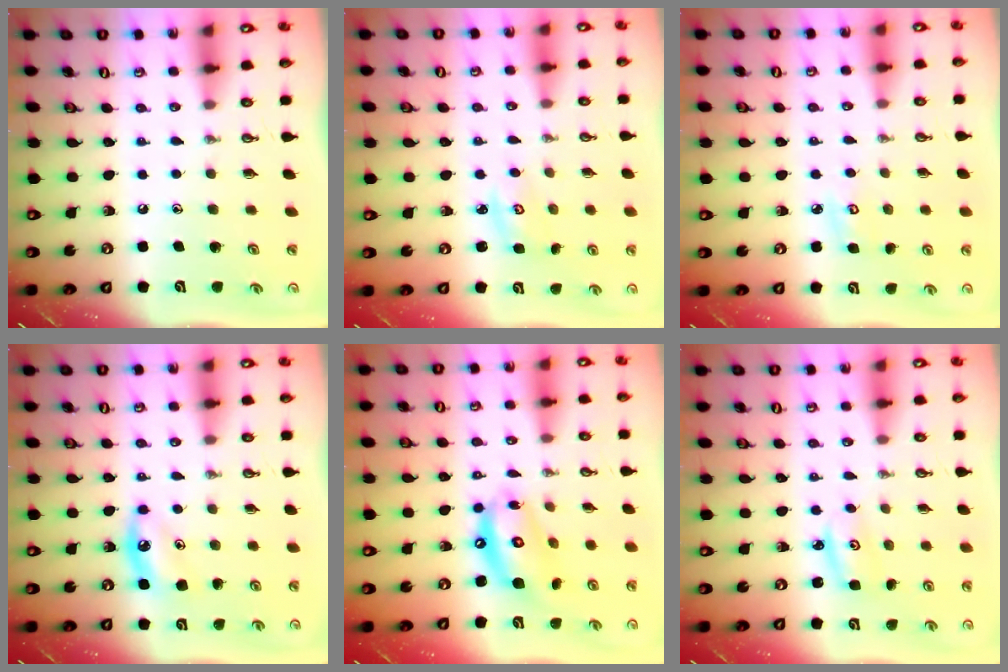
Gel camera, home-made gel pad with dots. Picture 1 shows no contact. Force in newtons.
{"total": 3.0, "press": 3.0, "slide": 0.4}
{"total": 4.2, "press": 4.2, "slide": 0.3}
{"total": 6.0, "press": 5.9, "slide": 0.8}
{"total": 12.5, "press": 12.5, "slide": 1.3}
{"total": 2.9, "press": 2.9, "slide": 0.3}